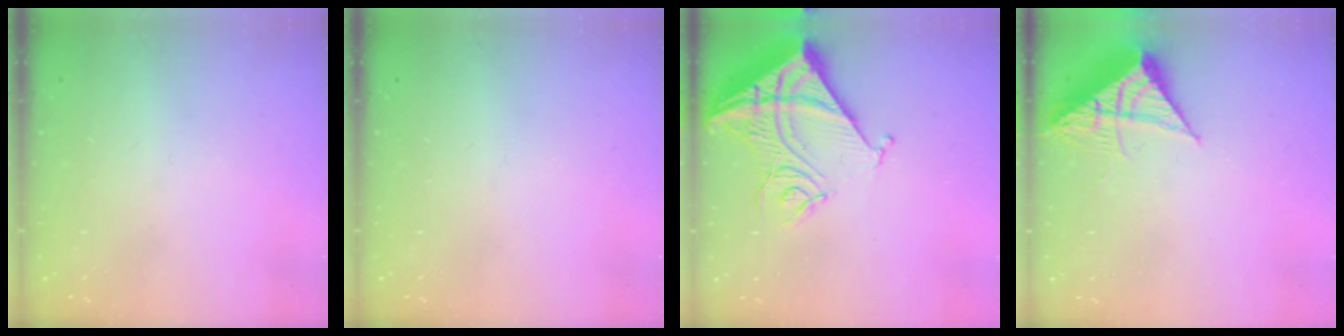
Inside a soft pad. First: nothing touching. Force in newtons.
{"total": 0.0}
{"total": 16.8, "press": 16.6, "slide": 2.1}
{"total": 8.8, "press": 8.8, "slide": 1.0}